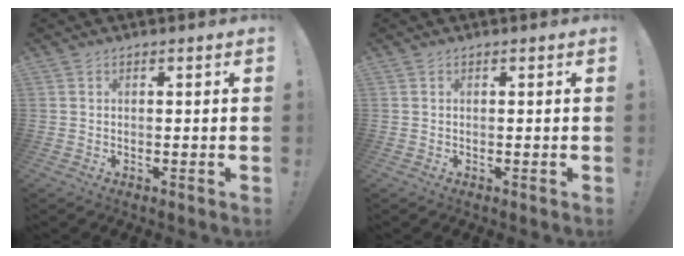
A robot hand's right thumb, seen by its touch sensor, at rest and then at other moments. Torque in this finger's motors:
{"motor_torque": [-0.01, 0.01, -0.03, -0.03, 0.02]}